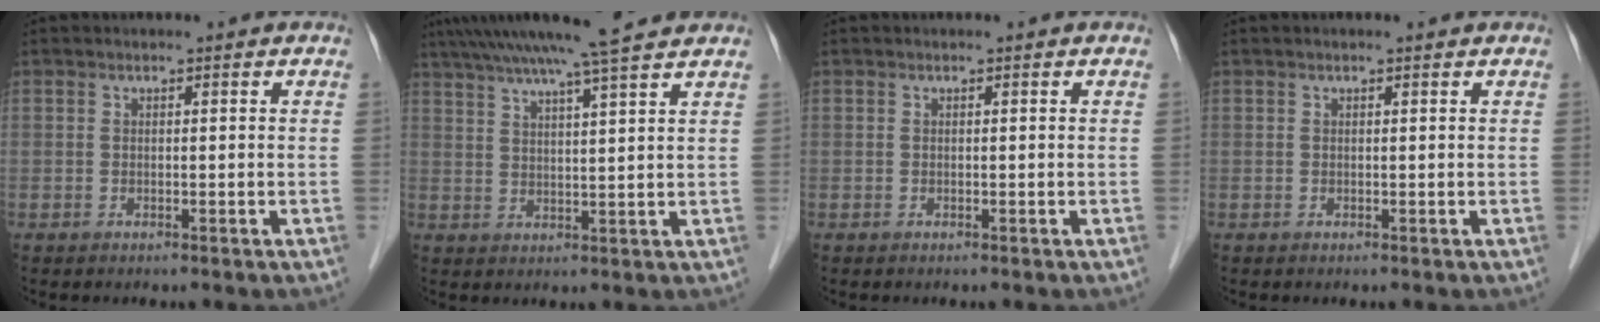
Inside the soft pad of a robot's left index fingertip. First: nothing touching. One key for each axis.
{"total": 12.3, "fx": 10.2, "fy": -0.7, "fz": 6.8, "tx": -0.117, "ty": 0.026, "tz": 0.145}
{"total": 0.0}
{"total": 0.7, "fx": 0.5, "fy": 0.0, "fz": 0.4, "tx": -0.010, "ty": 0.006, "tz": 0.008}